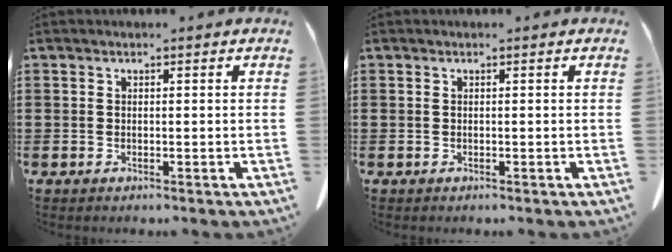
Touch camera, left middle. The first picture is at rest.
{"total": 0.0}